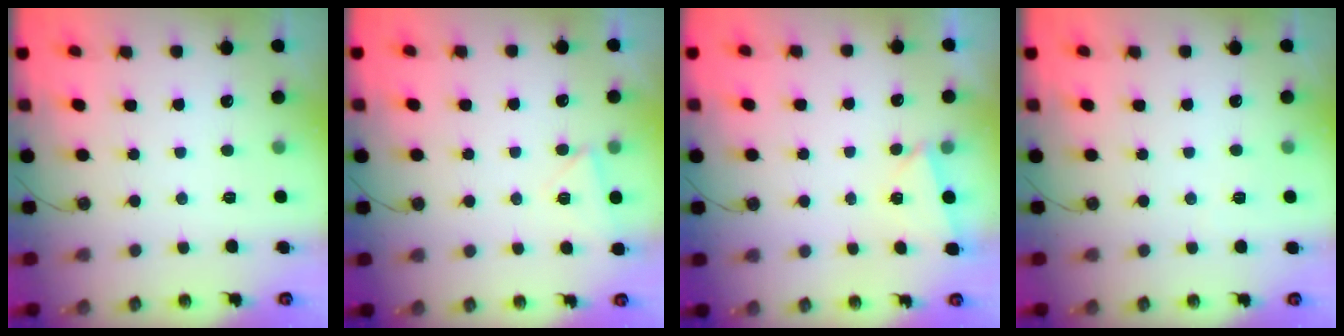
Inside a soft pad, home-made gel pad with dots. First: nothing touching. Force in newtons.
{"total": 4.9, "press": 4.3, "slide": 2.4}
{"total": 2.2, "press": 1.8, "slide": 1.3}
{"total": 1.4, "press": 1.4, "slide": 0.5}